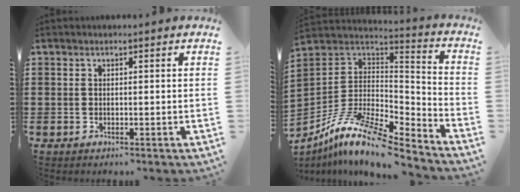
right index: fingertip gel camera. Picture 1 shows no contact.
{"total": 12.5, "force": [-8.9, 3.6, 8.1], "torque": [-0.170, 0.012, -0.173]}